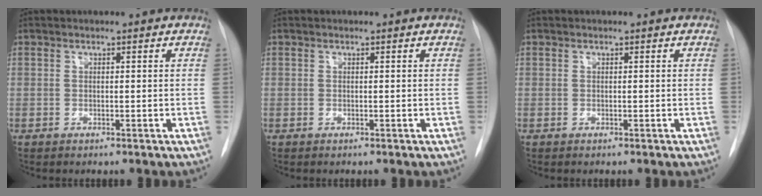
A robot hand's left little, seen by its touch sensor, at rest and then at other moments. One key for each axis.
{"total": 0.0}
{"total": 0.0}